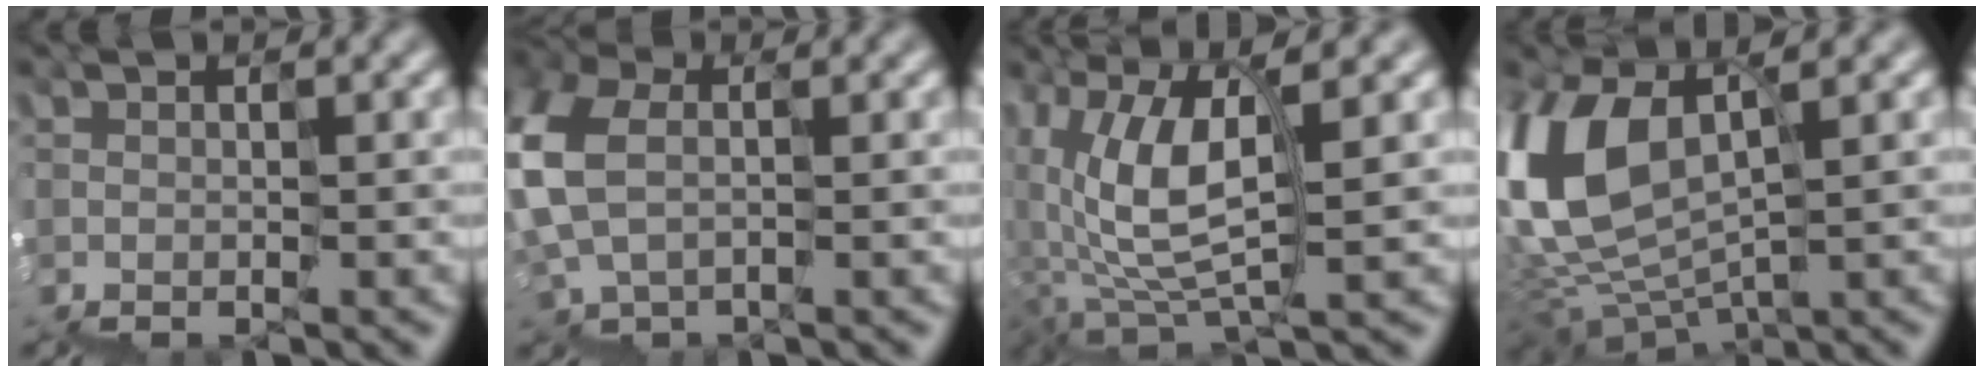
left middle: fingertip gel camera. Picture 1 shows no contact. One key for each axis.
{"total": 2.8, "fx": 0.5, "fy": 2.3, "fz": 1.6, "tx": -0.084, "ty": 0.017, "tz": -0.003}
{"total": 4.9, "fx": 2.0, "fy": 2.6, "fz": 3.7, "tx": -0.093, "ty": 0.014, "tz": 0.035}
{"total": 8.0, "fx": 2.3, "fy": 5.1, "fz": 5.7, "tx": -0.163, "ty": 0.013, "tz": 0.043}